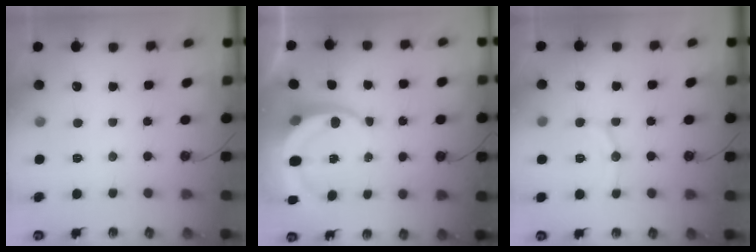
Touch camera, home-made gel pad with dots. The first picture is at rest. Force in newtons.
{"total": 7.7, "press": 7.7, "slide": 1.1}
{"total": 10.0, "press": 9.7, "slide": 2.3}